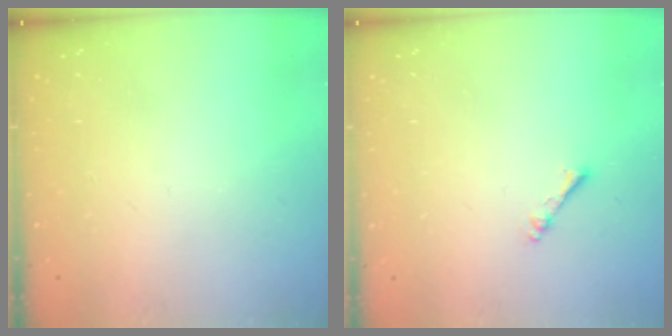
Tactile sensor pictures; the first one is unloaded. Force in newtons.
{"total": 1.1, "press": 1.1, "slide": 0.2}